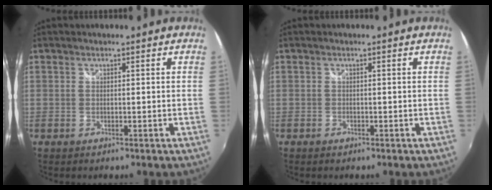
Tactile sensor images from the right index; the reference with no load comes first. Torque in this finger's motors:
{"motor_torque": [0.06, -0.06, 0.03, 0.00]}